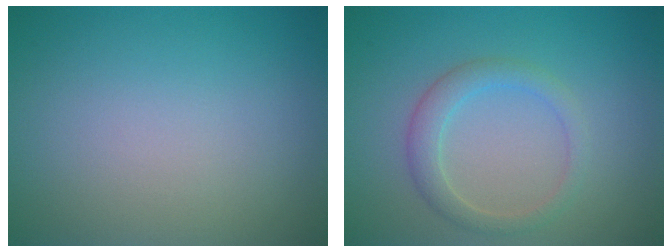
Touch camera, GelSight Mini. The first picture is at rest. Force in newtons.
{"total": 2.4, "press": 2.4, "slide": 0.0}